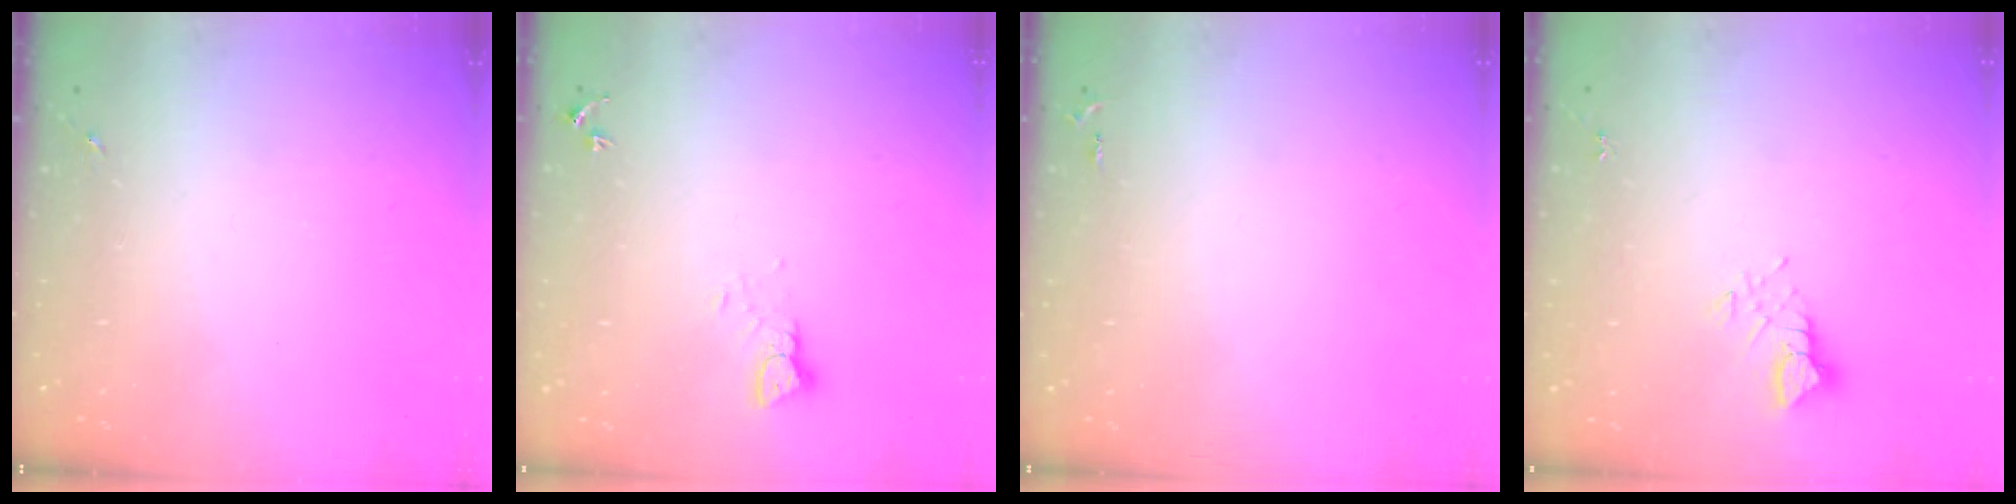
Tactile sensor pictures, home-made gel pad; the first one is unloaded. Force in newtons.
{"total": 2.6, "press": 2.6, "slide": 0.1}
{"total": 2.5, "press": 2.5, "slide": 0.3}
{"total": 3.1, "press": 3.1, "slide": 0.3}